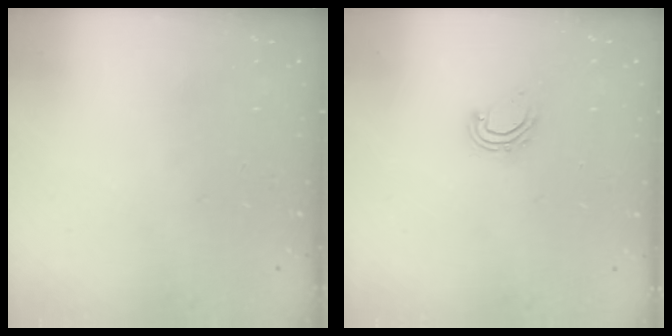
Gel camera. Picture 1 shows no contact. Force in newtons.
{"total": 6.5, "press": 6.5, "slide": 0.4}